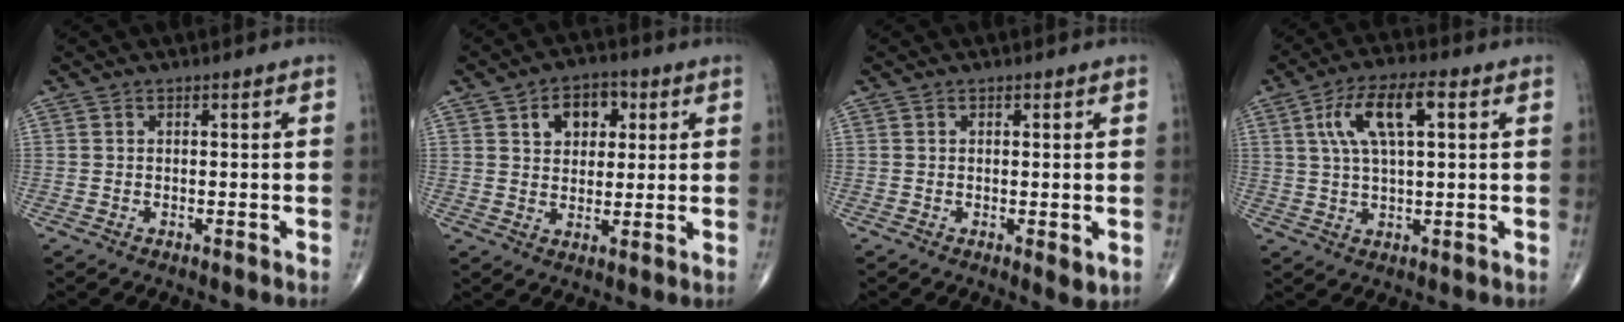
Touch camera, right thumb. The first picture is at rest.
{"total": 7.7, "force": [2.9, 5.3, 4.8], "torque": [-0.037, -0.005, 0.040]}
{"total": 1.8, "force": [-0.2, 0.7, 1.7], "torque": [-0.022, -0.007, -0.005]}
{"total": 10.3, "force": [3.2, 3.6, 9.1], "torque": [-0.177, 0.013, 0.057]}